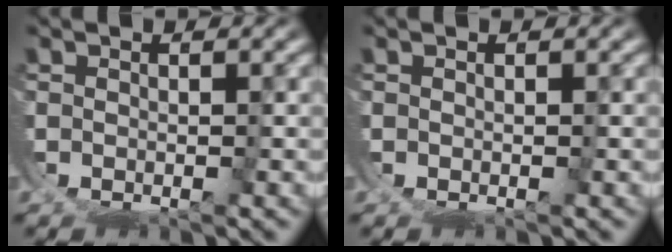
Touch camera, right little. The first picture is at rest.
{"total": 0.0}